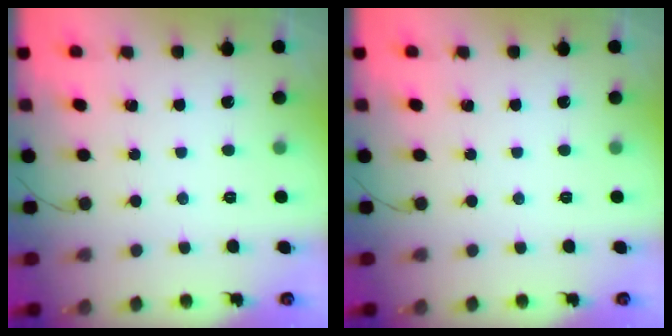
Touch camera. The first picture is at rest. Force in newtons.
{"total": 0.0}